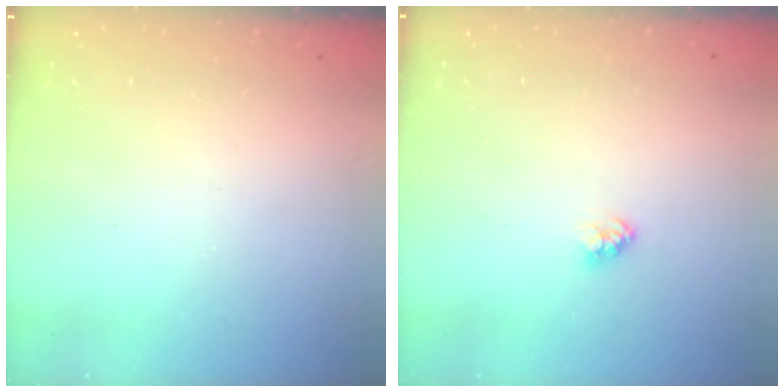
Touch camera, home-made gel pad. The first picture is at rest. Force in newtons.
{"total": 2.4, "press": 2.4, "slide": 0.1}